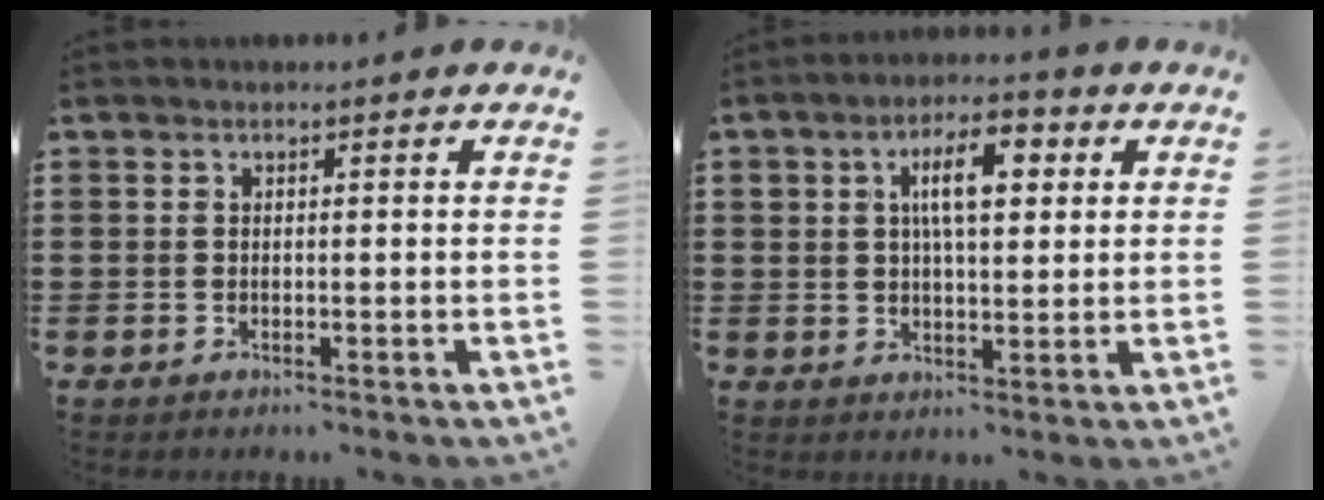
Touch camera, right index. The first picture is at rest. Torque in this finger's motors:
{"motor_torque": [1.65, 0.49, 0.89, 0.21]}